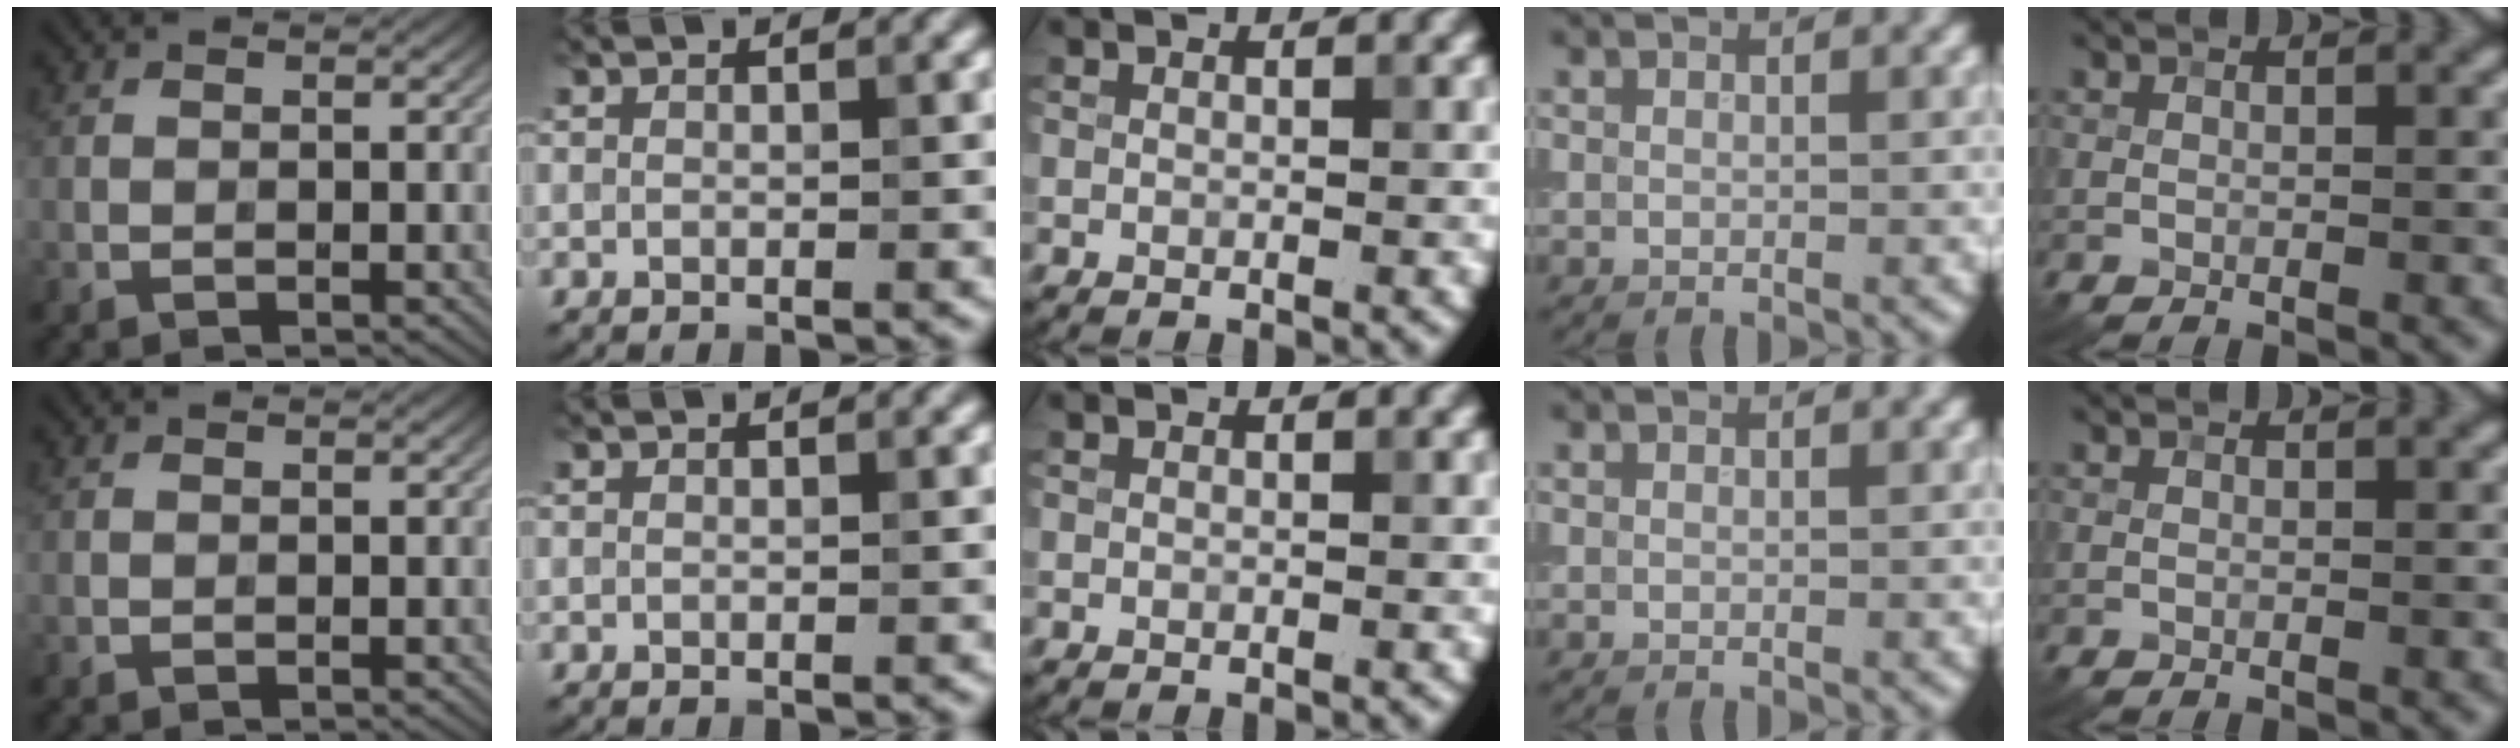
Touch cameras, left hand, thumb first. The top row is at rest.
{}